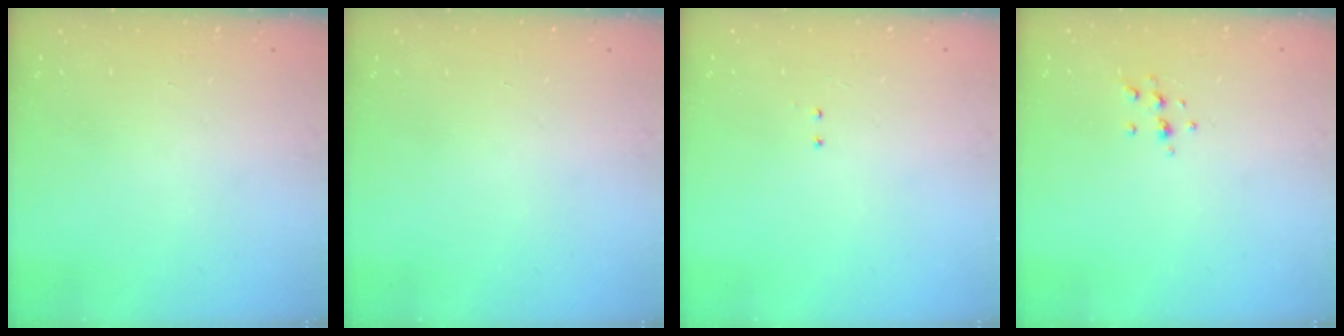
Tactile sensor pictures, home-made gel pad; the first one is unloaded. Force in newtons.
{"total": 0.0}
{"total": 2.0, "press": 2.0, "slide": 0.4}
{"total": 5.5, "press": 5.3, "slide": 1.5}